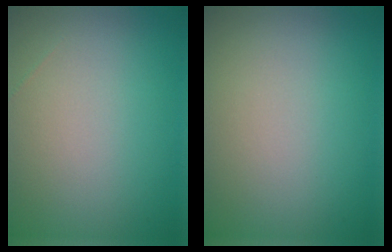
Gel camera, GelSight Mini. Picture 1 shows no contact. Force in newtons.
{"total": 0.0}